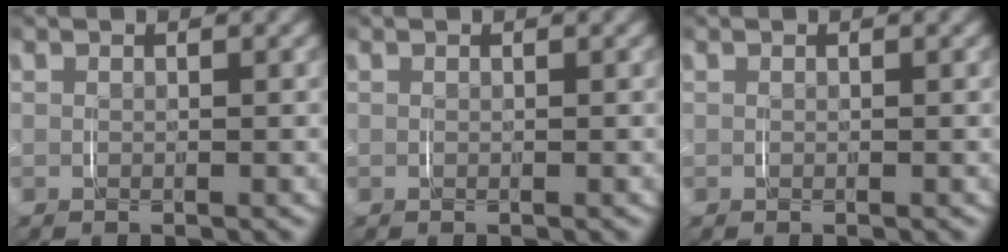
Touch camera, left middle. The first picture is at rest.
{"total": 0.0}
{"total": 0.0}